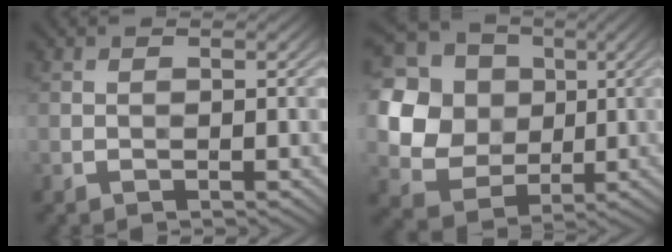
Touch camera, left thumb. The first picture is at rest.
{"total": 14.7, "force": [2.9, 12.9, 6.5], "torque": [-0.243, 0.033, 0.055]}